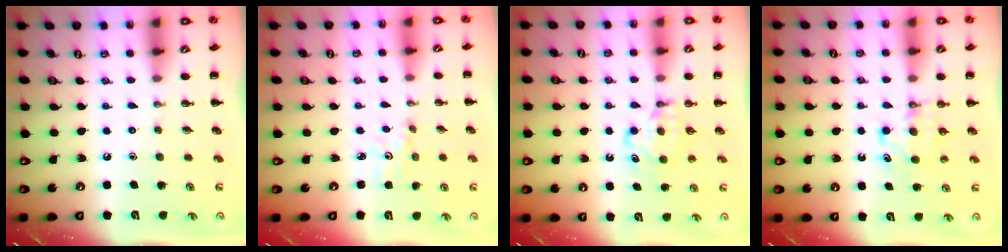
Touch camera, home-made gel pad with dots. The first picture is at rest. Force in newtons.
{"total": 2.4, "press": 2.3, "slide": 0.7}
{"total": 5.7, "press": 5.5, "slide": 1.5}
{"total": 5.6, "press": 5.4, "slide": 1.5}